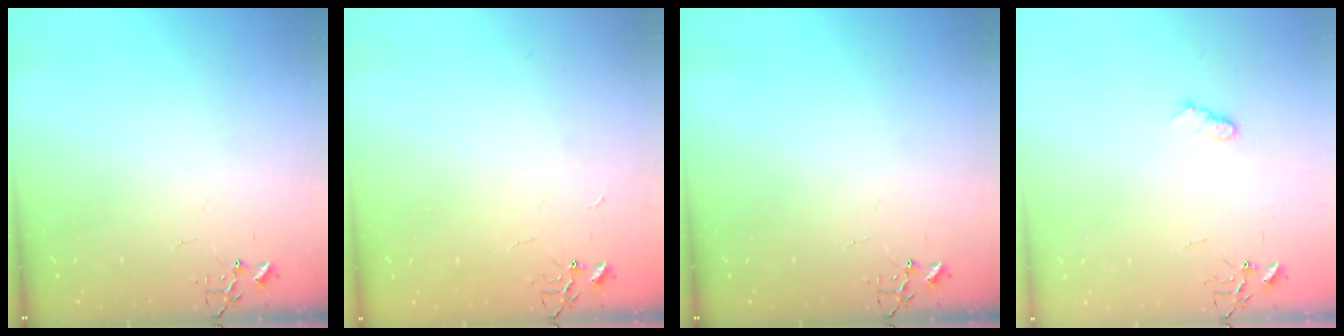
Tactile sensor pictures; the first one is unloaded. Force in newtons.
{"total": 2.2, "press": 2.2, "slide": 0.3}
{"total": 0.0}
{"total": 7.2, "press": 7.1, "slide": 0.7}